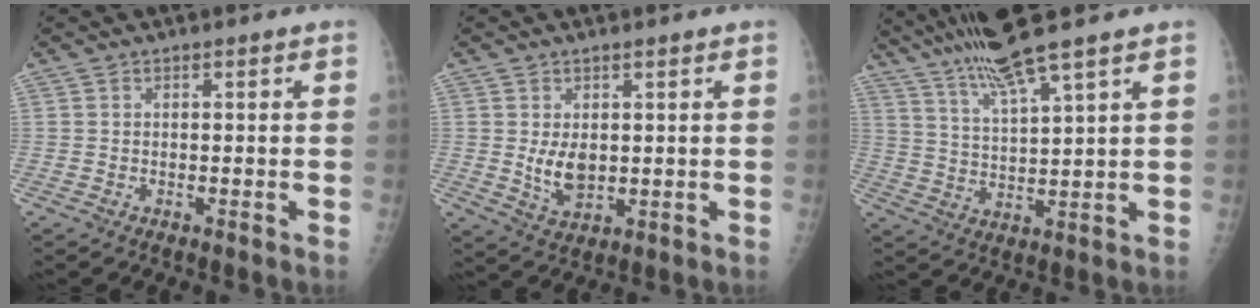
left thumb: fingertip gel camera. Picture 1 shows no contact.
{"total": 5.3, "force": [0.6, 3.2, 4.2], "torque": [-0.059, -0.015, 0.023]}
{"total": 10.9, "force": [8.2, -0.4, 7.2], "torque": [-0.131, -0.030, 0.157]}